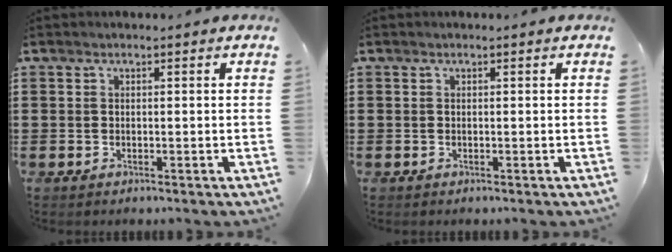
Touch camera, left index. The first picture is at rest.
{"total": 0.0}